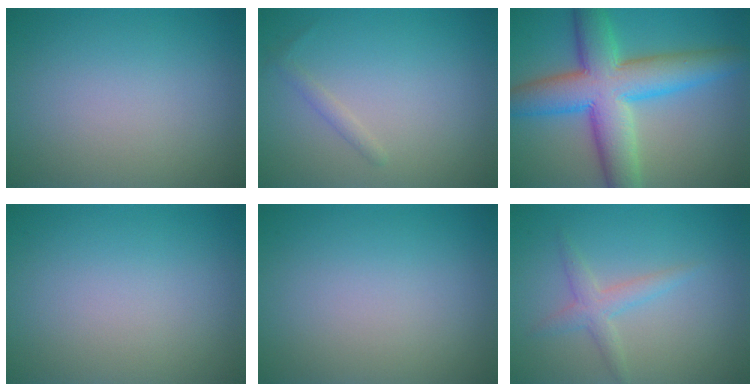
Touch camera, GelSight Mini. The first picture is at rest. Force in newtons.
{"total": 0.9, "press": 0.9, "slide": 0.1}
{"total": 10.2, "press": 10.2, "slide": 0.2}
{"total": 0.0}
{"total": 0.0}
{"total": 2.1, "press": 2.1, "slide": 0.1}